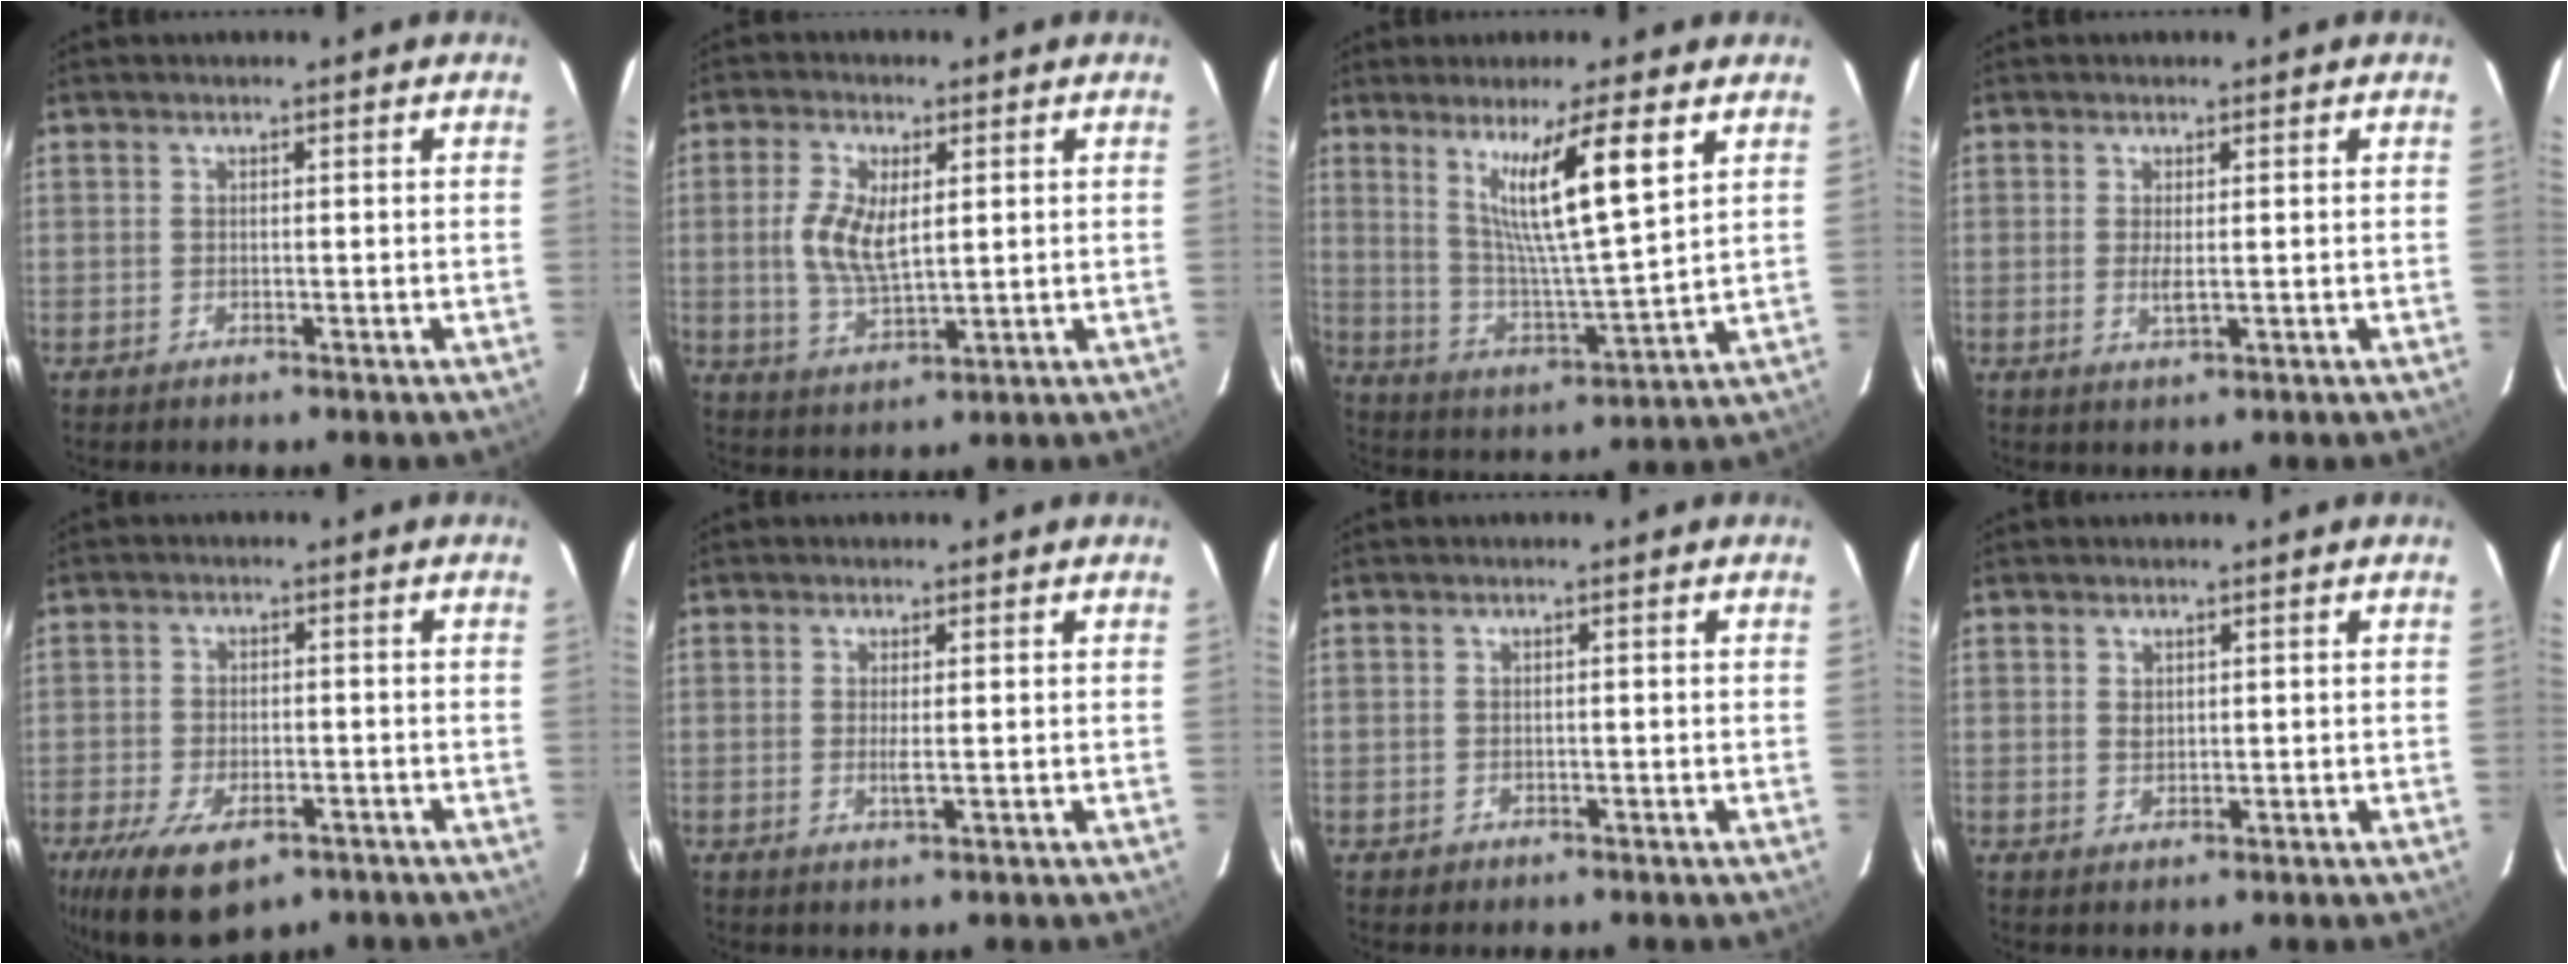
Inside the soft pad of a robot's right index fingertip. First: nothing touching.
{"total": 8.8, "force": [1.1, 4.0, 7.7], "torque": [-0.157, 0.000, 0.025]}
{"total": 14.0, "force": [7.0, -0.1, 12.2], "torque": [-0.204, -0.012, 0.130]}
{"total": 2.4, "force": [0.2, 0.3, 2.4], "torque": [-0.043, -0.006, 0.004]}
{"total": 13.3, "force": [-8.0, 6.3, 8.5], "torque": [-0.187, -0.032, -0.126]}
{"total": 2.2, "force": [0.3, -0.1, 2.2], "torque": [-0.036, -0.004, 0.003]}
{"total": 1.2, "force": [-0.5, 1.1, 0.1], "torque": [-0.001, 0.003, -0.004]}
{"total": 1.2, "force": [0.6, 0.9, 0.5], "torque": [-0.007, 0.004, 0.011]}